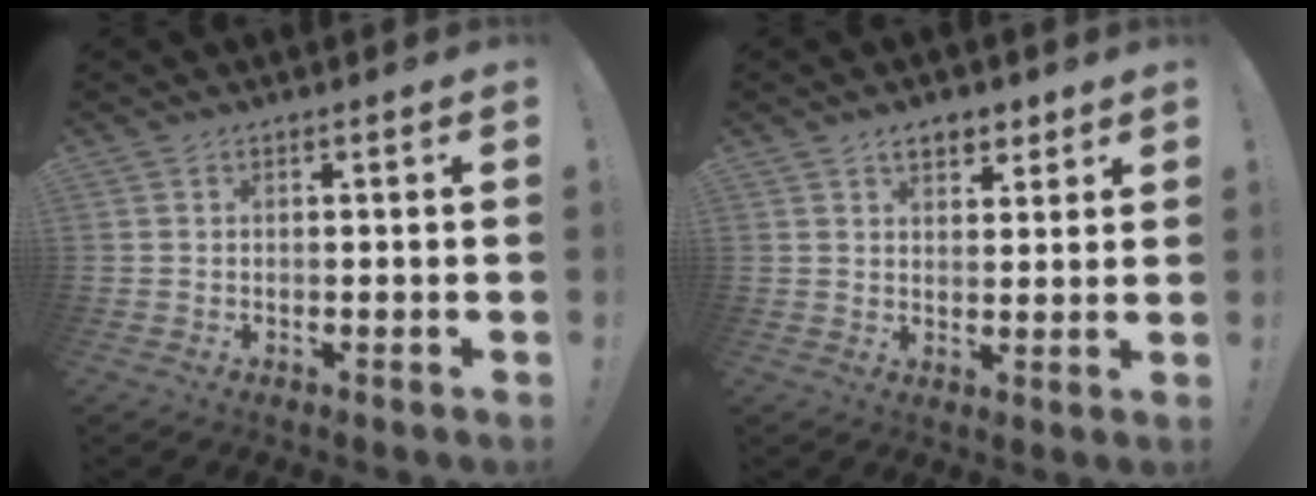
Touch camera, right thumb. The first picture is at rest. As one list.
[{"total": 5.6, "force": [3.5, 3.4, 2.7], "torque": [-0.030, -0.011, 0.061]}]